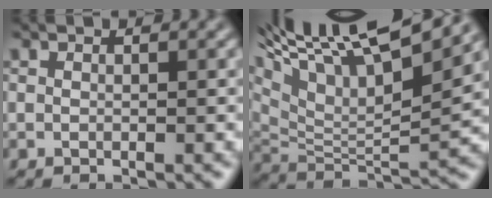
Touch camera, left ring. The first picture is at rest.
{"total": 14.2, "force": [8.7, 4.8, 10.2], "torque": [-0.199, 0.053, 0.150]}